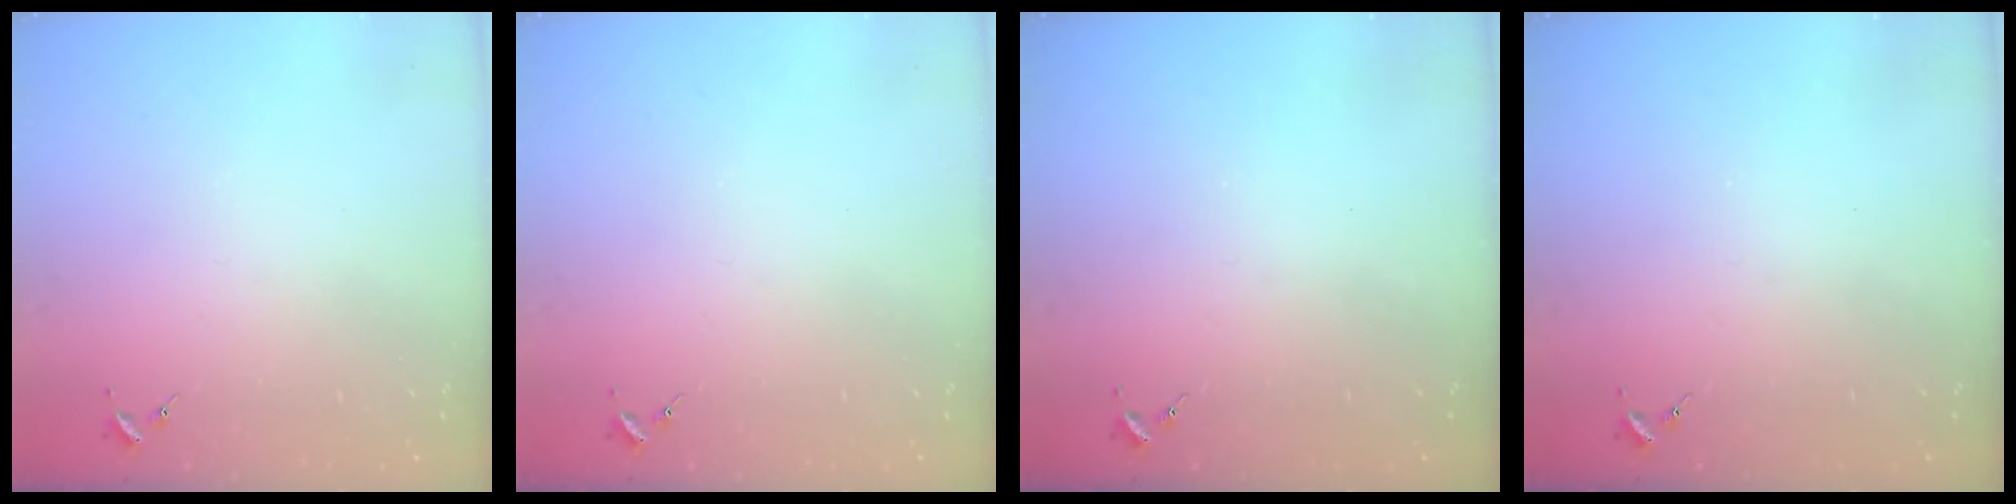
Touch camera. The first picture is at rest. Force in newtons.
{"total": 0.0}
{"total": 0.0}
{"total": 0.0}